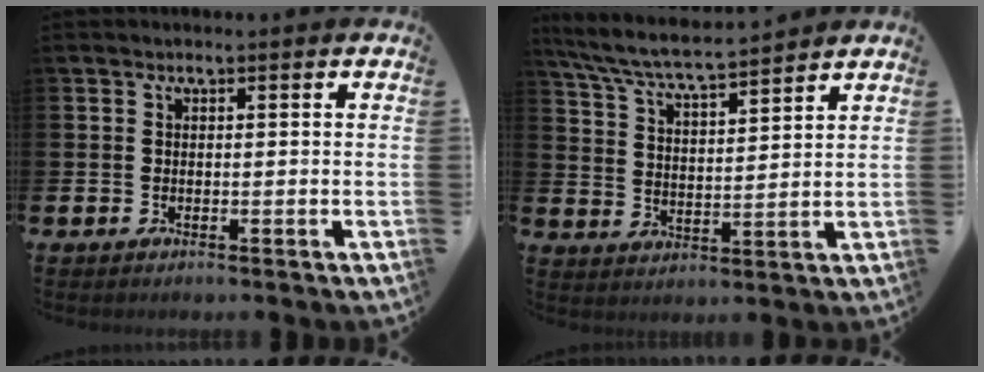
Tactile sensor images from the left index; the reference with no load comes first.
{"total": 6.7, "force": [6.3, 0.2, 2.0], "torque": [-0.068, -0.039, 0.111]}